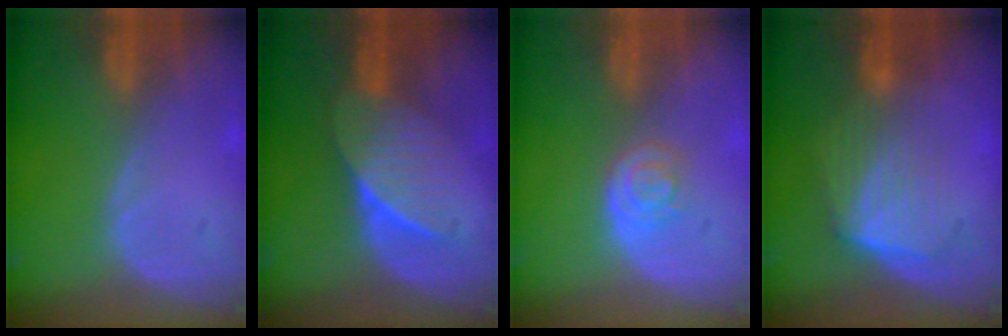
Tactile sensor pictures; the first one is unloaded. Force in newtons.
{"total": 7.4, "press": 6.6, "slide": 3.2}
{"total": 3.3, "press": 3.2, "slide": 0.6}
{"total": 7.2, "press": 6.5, "slide": 3.0}